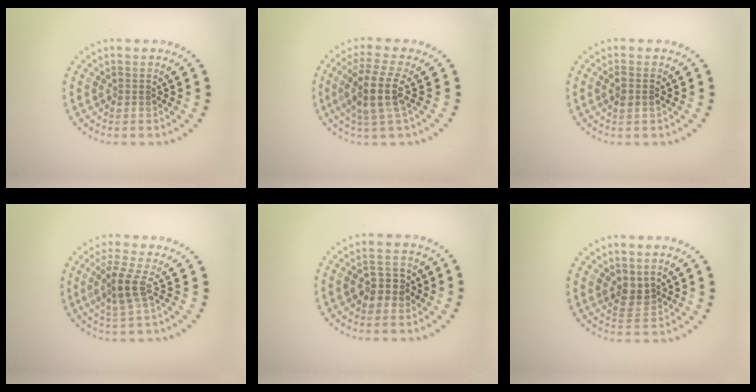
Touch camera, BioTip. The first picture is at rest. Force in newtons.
{"total": 3.6, "press": 2.9, "slide": 2.2}
{"total": 1.1, "press": 1.0, "slide": 0.4}
{"total": 2.6, "press": 1.9, "slide": 1.8}
{"total": 2.7, "press": 2.6, "slide": 0.7}
{"total": 1.8, "press": 1.5, "slide": 1.0}